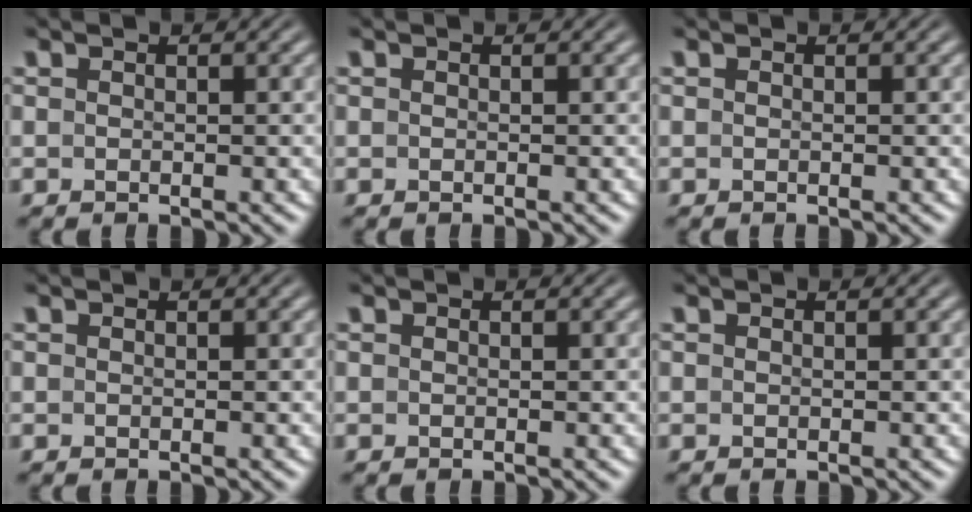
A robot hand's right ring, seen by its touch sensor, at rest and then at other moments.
{"total": 0.0}
{"total": 0.0}
{"total": 0.0}
{"total": 0.0}
{"total": 0.0}